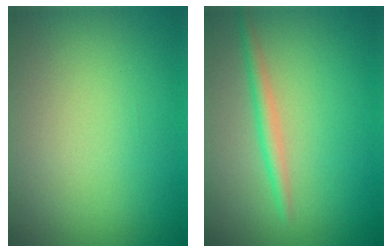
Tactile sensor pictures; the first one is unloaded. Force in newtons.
{"total": 1.8, "press": 1.7, "slide": 0.1}